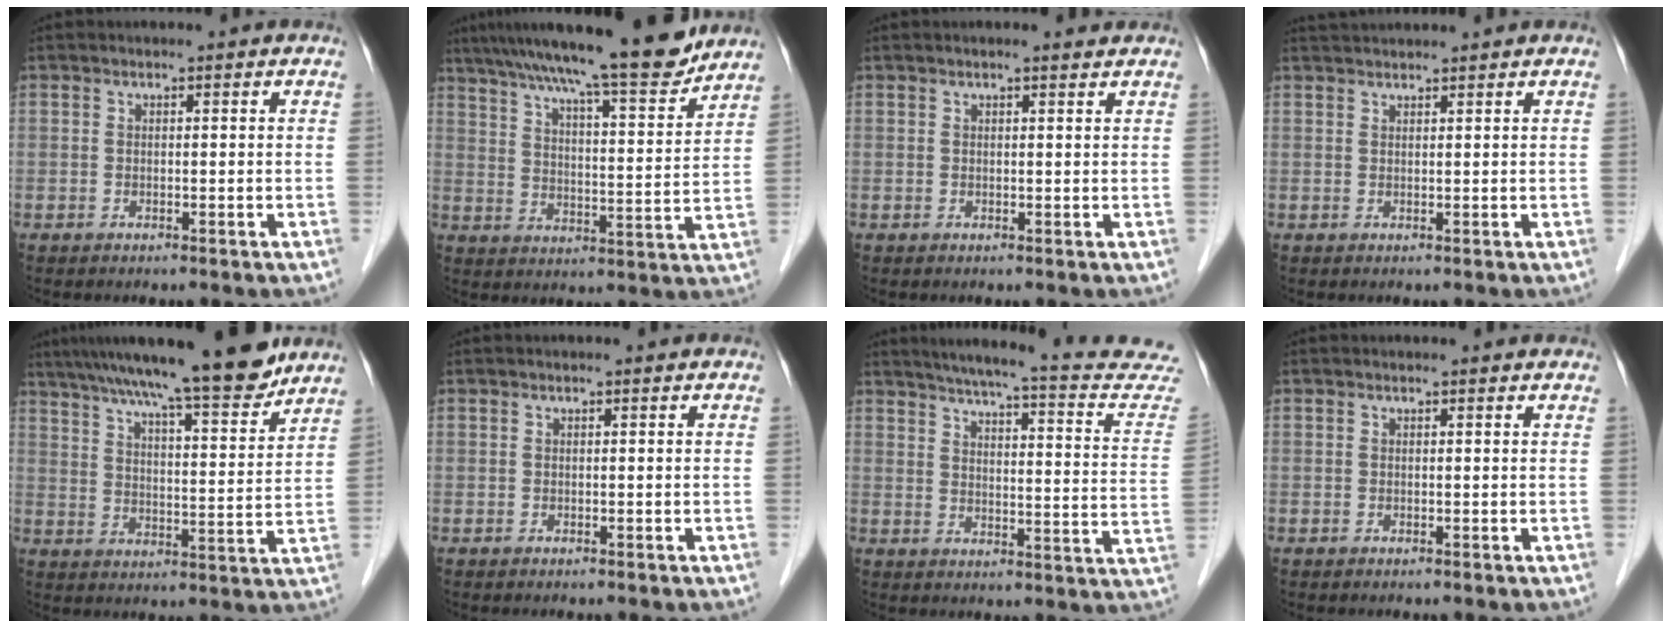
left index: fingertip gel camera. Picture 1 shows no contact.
{"total": 18.0, "force": [15.5, 0.9, 9.1], "torque": [-0.141, 0.006, 0.229]}
{"total": 2.0, "force": [1.8, 0.2, 0.9], "torque": [-0.017, 0.010, 0.023]}
{"total": 4.0, "force": [3.9, -0.4, 1.1], "torque": [-0.013, 0.034, 0.065]}
{"total": 17.4, "force": [14.7, 1.0, 9.2], "torque": [-0.141, 0.008, 0.220]}
{"total": 0.0}
{"total": 20.7, "force": [18.8, 1.6, 8.5], "torque": [-0.106, -0.050, 0.213]}
{"total": 1.2, "force": [1.2, 0.2, 0.1], "torque": [-0.015, 0.008, 0.008]}